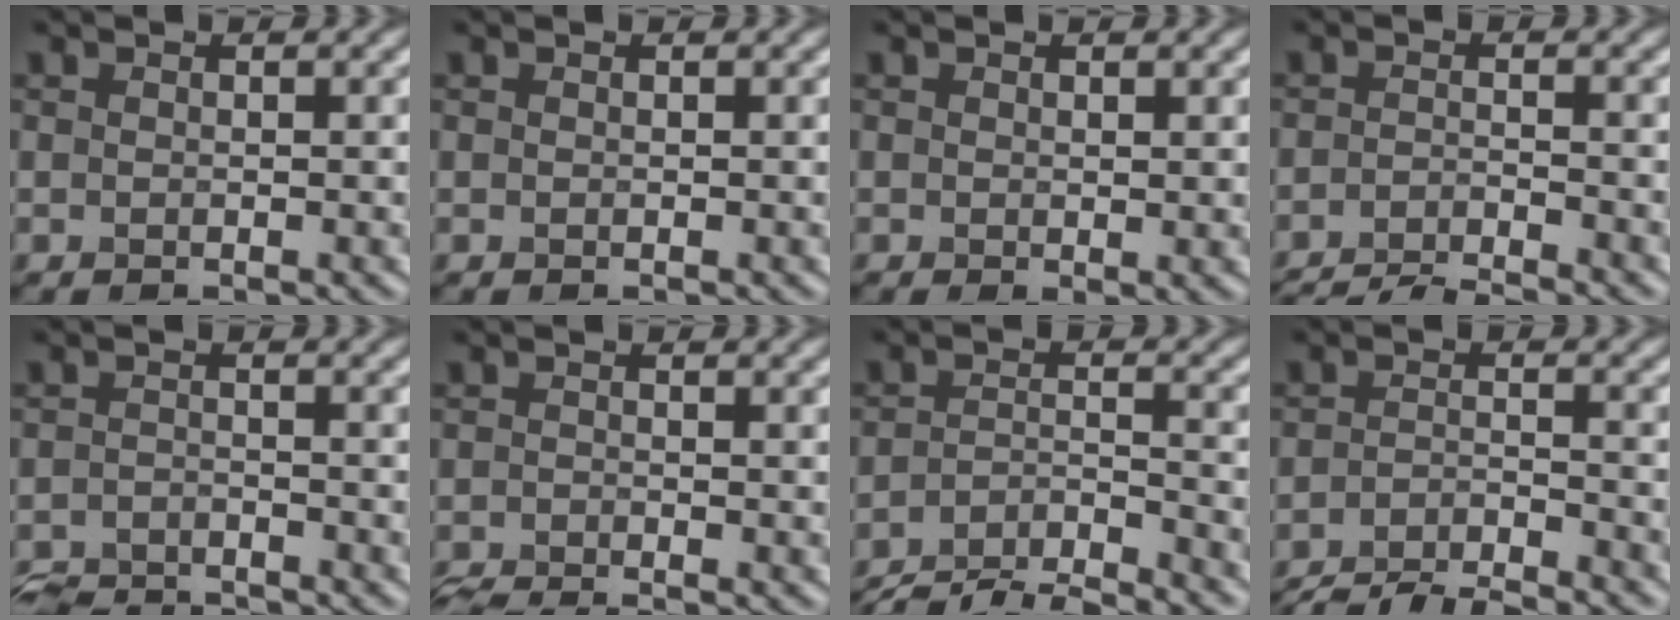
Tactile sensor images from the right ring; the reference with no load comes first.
{"total": 0.0}
{"total": 0.8, "force": [0.1, 0.3, 0.8], "torque": [-0.008, -0.002, 0.000]}
{"total": 5.7, "force": [-5.3, 0.7, 2.1], "torque": [-0.035, -0.018, -0.088]}
{"total": 4.8, "force": [-4.6, 1.0, 1.0], "torque": [-0.016, -0.016, -0.087]}
{"total": 2.5, "force": [-2.4, 0.1, 0.8], "torque": [-0.018, -0.012, -0.048]}
{"total": 7.0, "force": [-6.4, 1.3, 2.4], "torque": [-0.040, -0.010, -0.110]}
{"total": 6.4, "force": [-5.8, 1.0, 2.4], "torque": [-0.041, -0.010, -0.099]}